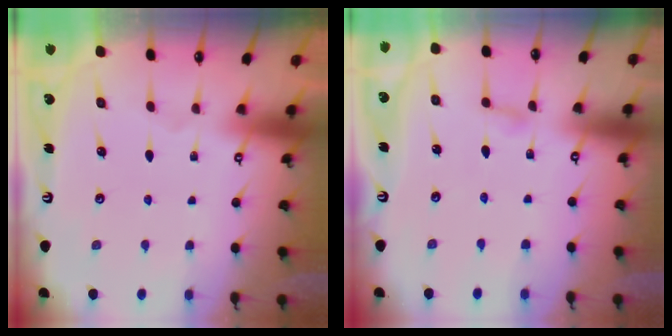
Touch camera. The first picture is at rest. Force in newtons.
{"total": 2.8, "press": 2.8, "slide": 0.3}